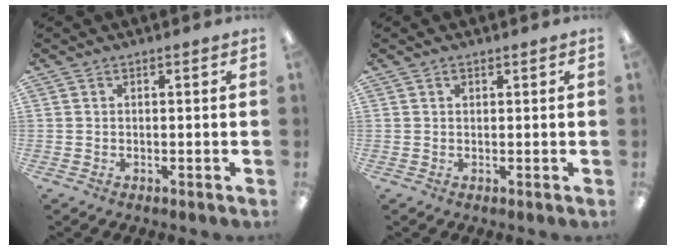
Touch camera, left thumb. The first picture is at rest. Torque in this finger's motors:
{"motor_torque": [0.35, -0.19, 0.44, -0.28, 0.00]}